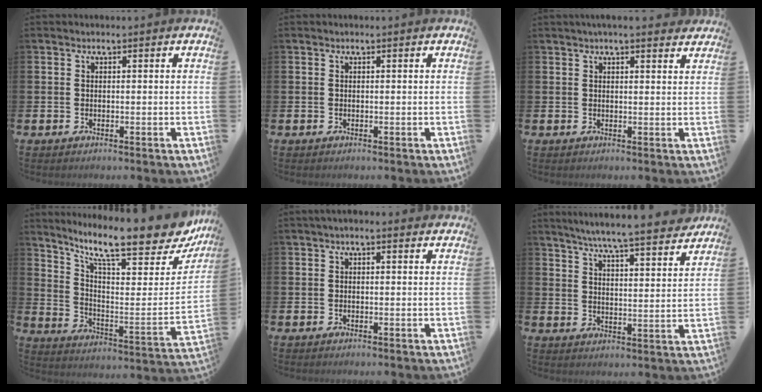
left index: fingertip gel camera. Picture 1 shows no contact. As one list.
[{"total": 0.0}, {"total": 2.8, "force": [2.7, 0.2, 0.8], "torque": [-0.013, -0.009, 0.047]}, {"total": 13.0, "force": [10.6, 2.9, 6.9], "torque": [-0.132, -0.088, 0.171]}, {"total": 0.7, "force": [0.1, 0.3, 0.6], "torque": [0.000, 0.001, -0.003]}, {"total": 7.5, "force": [7.1, 0.0, 2.4], "torque": [-0.059, -0.050, 0.122]}]